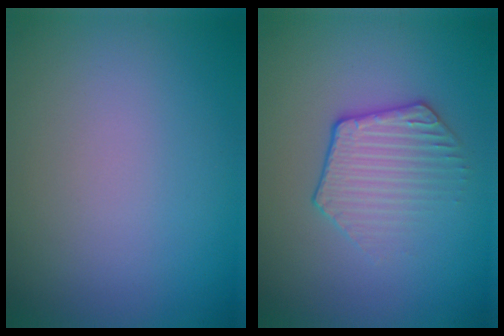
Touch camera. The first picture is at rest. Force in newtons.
{"total": 2.7, "press": 2.2, "slide": 1.6}